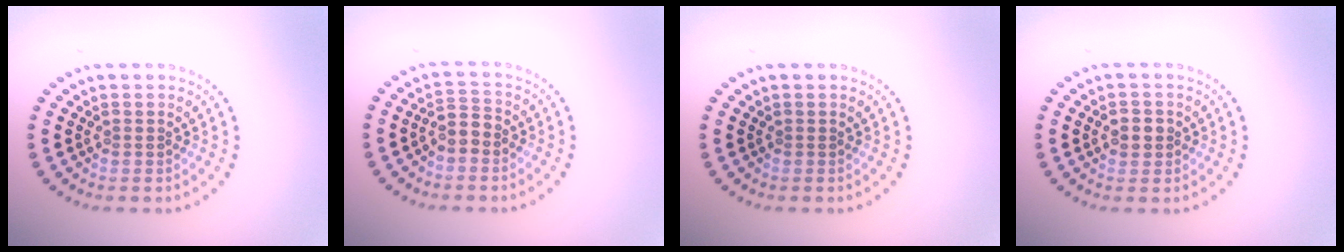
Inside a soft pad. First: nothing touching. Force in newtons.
{"total": 2.1, "press": 1.6, "slide": 1.3}
{"total": 0.0}
{"total": 1.9, "press": 1.8, "slide": 0.3}